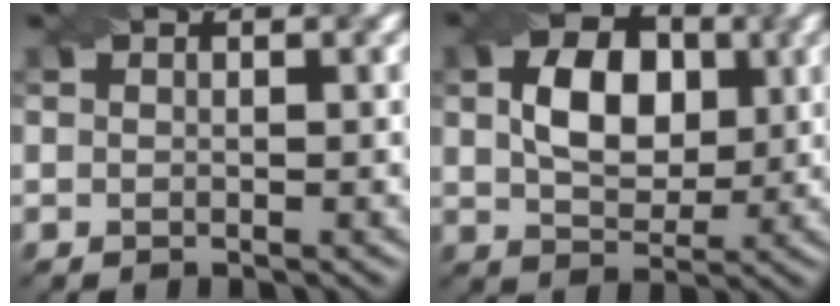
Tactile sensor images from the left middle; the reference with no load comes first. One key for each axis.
{"total": 6.3, "fx": 1.1, "fy": 4.2, "fz": 4.5, "tx": -0.084, "ty": 0.003, "tz": 0.015}